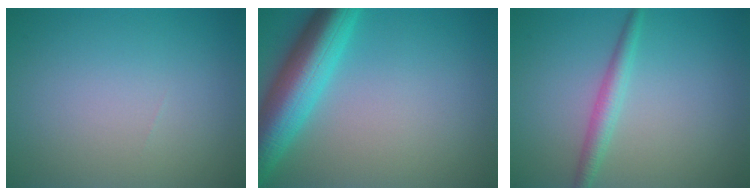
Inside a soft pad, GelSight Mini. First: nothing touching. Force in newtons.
{"total": 8.0, "press": 8.0, "slide": 0.3}
{"total": 2.1, "press": 2.1, "slide": 0.1}